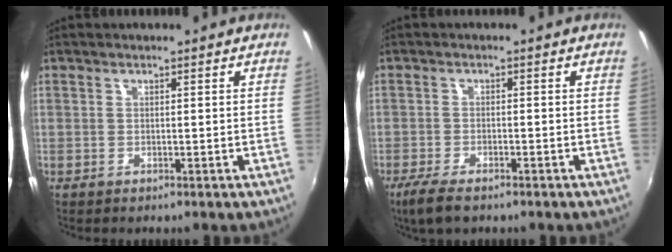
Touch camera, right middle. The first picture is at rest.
{"total": 5.6, "force": [-4.1, 1.6, 3.5], "torque": [-0.090, -0.019, -0.075]}